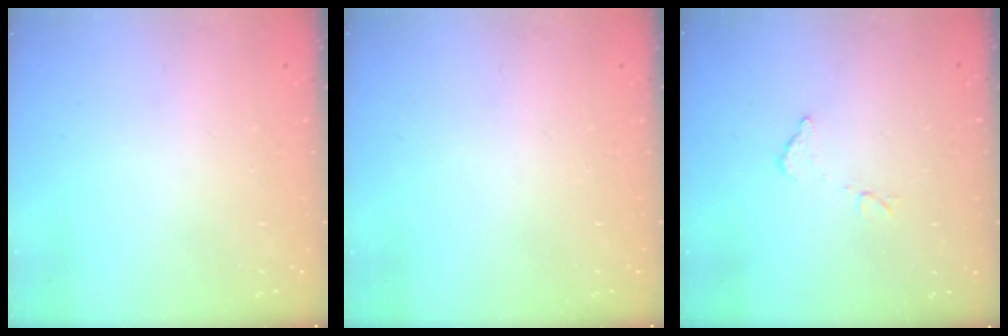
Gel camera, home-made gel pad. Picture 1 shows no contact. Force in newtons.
{"total": 0.0}
{"total": 7.0, "press": 7.0, "slide": 0.2}